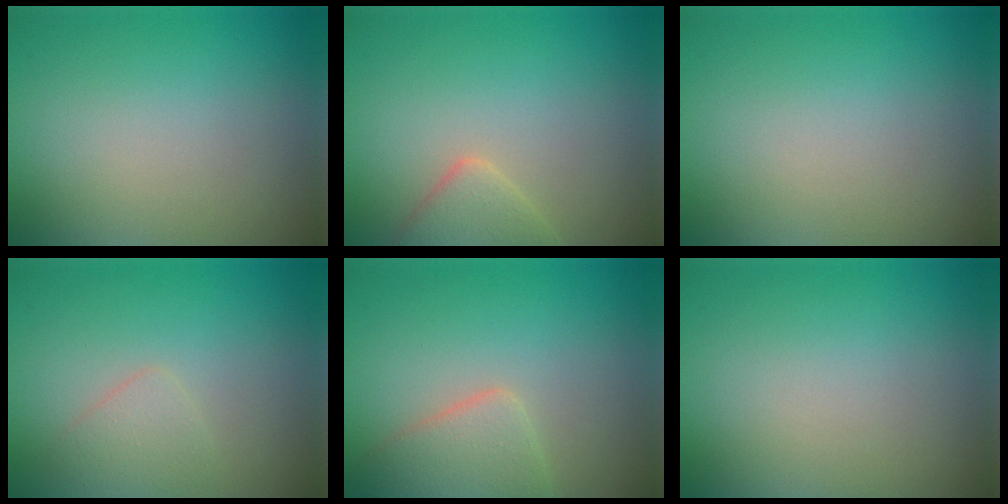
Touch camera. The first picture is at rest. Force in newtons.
{"total": 2.8, "press": 2.8, "slide": 0.1}
{"total": 0.0}
{"total": 1.6, "press": 1.6, "slide": 0.1}
{"total": 2.5, "press": 2.5, "slide": 0.2}
{"total": 0.0}